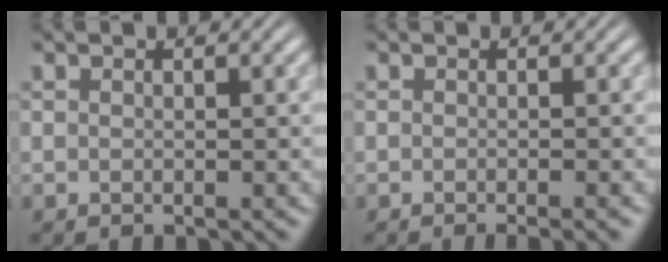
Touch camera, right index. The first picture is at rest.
{"total": 1.8, "force": [-1.5, 0.0, 0.9], "torque": [-0.005, 0.002, -0.025]}